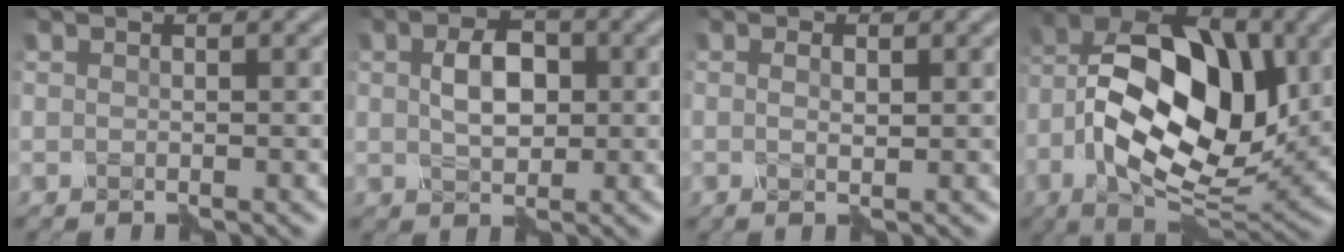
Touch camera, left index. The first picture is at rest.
{"total": 3.7, "force": [0.3, 2.4, 2.8], "torque": [-0.057, 0.004, 0.003]}
{"total": 1.0, "force": [0.1, 0.4, 0.9], "torque": [-0.017, -0.002, 0.001]}
{"total": 13.4, "force": [-0.7, 7.8, 10.9], "torque": [-0.183, 0.018, -0.024]}